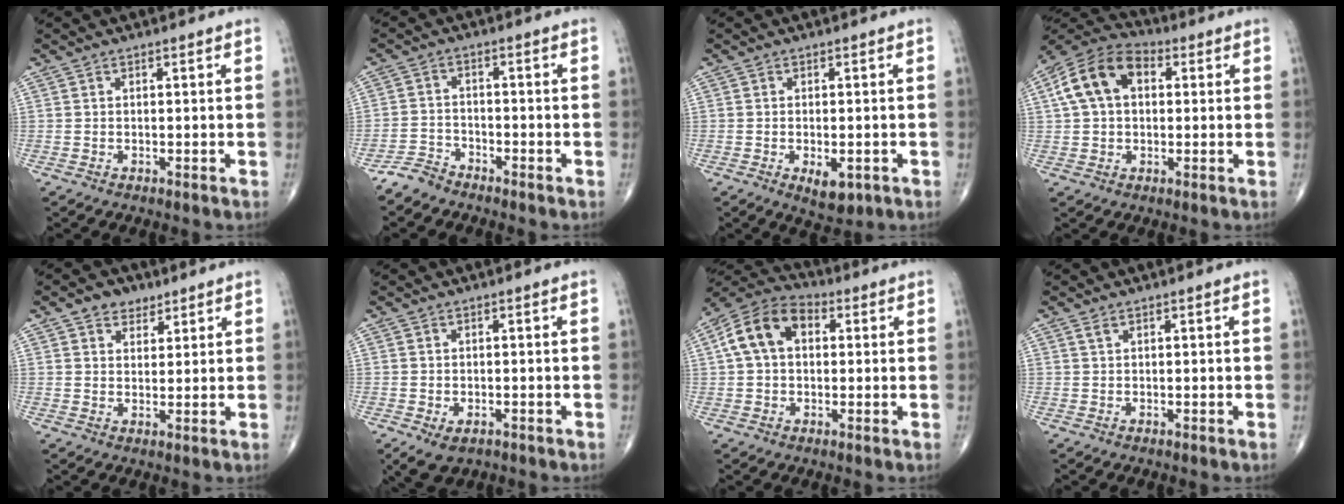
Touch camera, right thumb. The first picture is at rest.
{"total": 3.8, "force": [-3.4, 1.5, 0.3], "torque": [-0.004, 0.008, -0.073]}
{"total": 4.7, "force": [-1.6, 2.4, 3.8], "torque": [-0.050, -0.005, -0.015]}
{"total": 12.3, "force": [2.6, 8.3, 8.7], "torque": [-0.158, 0.029, 0.036]}
{"total": 4.9, "force": [3.0, 3.5, 1.5], "torque": [0.002, -0.013, 0.046]}
{"total": 4.5, "force": [-2.0, 2.9, 2.7], "torque": [-0.047, -0.002, -0.024]}
{"total": 11.4, "force": [2.2, 7.7, 8.1], "torque": [-0.145, 0.031, 0.028]}
{"total": 0.9, "force": [0.6, 0.3, 0.5], "torque": [-0.011, 0.004, 0.015]}